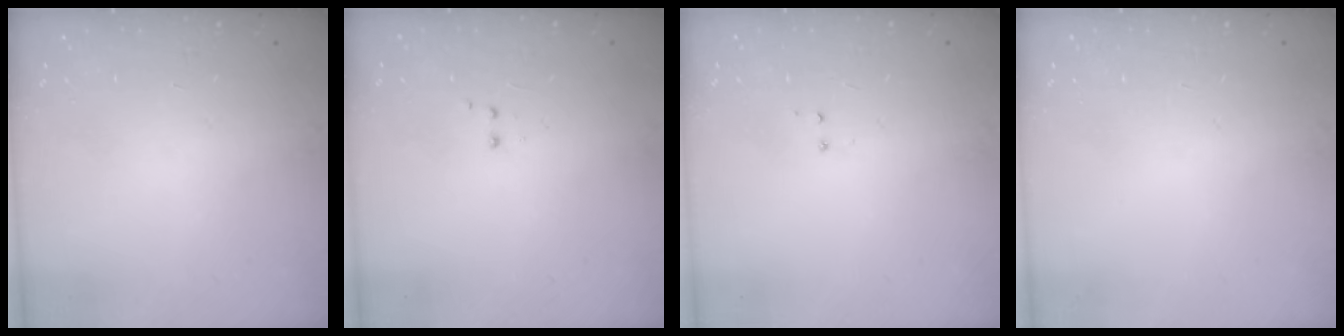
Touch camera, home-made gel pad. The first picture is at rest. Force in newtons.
{"total": 2.0, "press": 1.8, "slide": 0.9}
{"total": 3.5, "press": 3.5, "slide": 0.5}
{"total": 0.0}